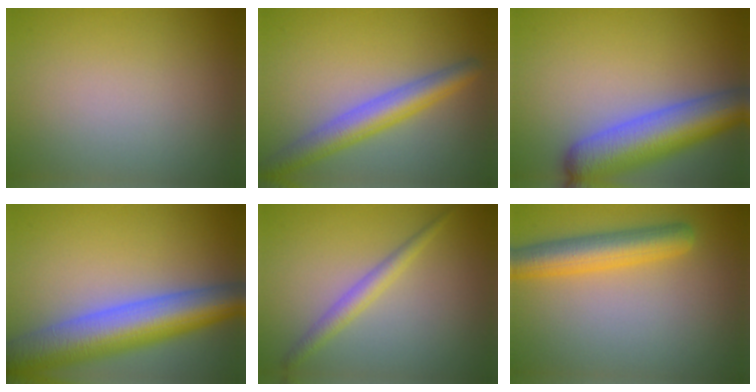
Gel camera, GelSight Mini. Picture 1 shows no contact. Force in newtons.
{"total": 4.9, "press": 4.9, "slide": 0.3}
{"total": 8.4, "press": 8.4, "slide": 0.4}
{"total": 10.0, "press": 10.0, "slide": 0.4}
{"total": 2.2, "press": 2.2, "slide": 0.1}
{"total": 5.3, "press": 5.3, "slide": 0.3}